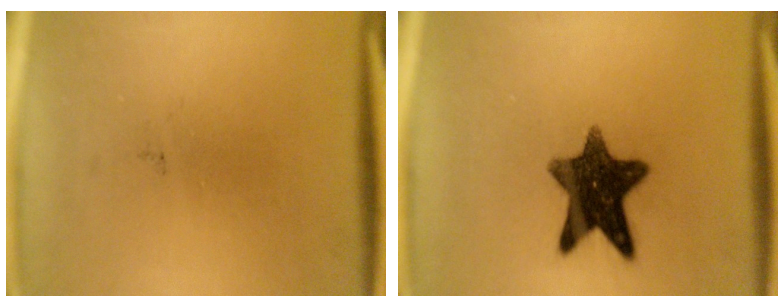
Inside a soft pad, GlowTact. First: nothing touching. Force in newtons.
{"total": 11.9}